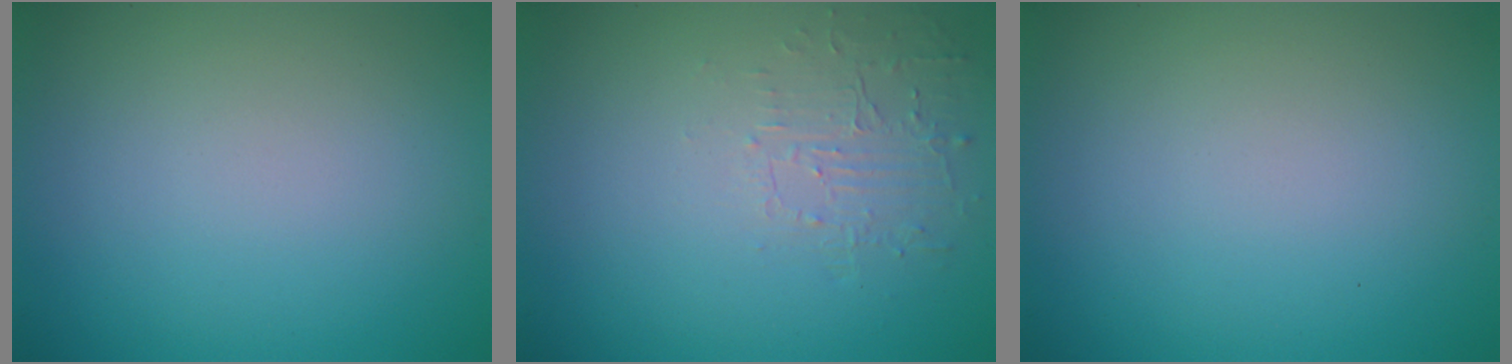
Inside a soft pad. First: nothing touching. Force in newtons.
{"total": 1.6, "press": 0.3, "slide": 1.6}
{"total": 0.0}